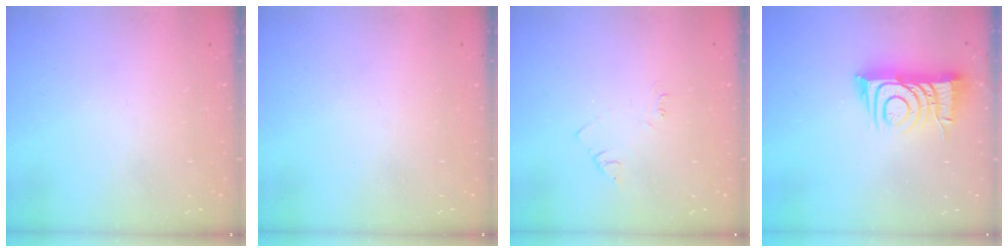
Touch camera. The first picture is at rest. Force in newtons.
{"total": 0.0}
{"total": 2.9, "press": 2.9, "slide": 0.4}
{"total": 10.8, "press": 10.7, "slide": 1.4}